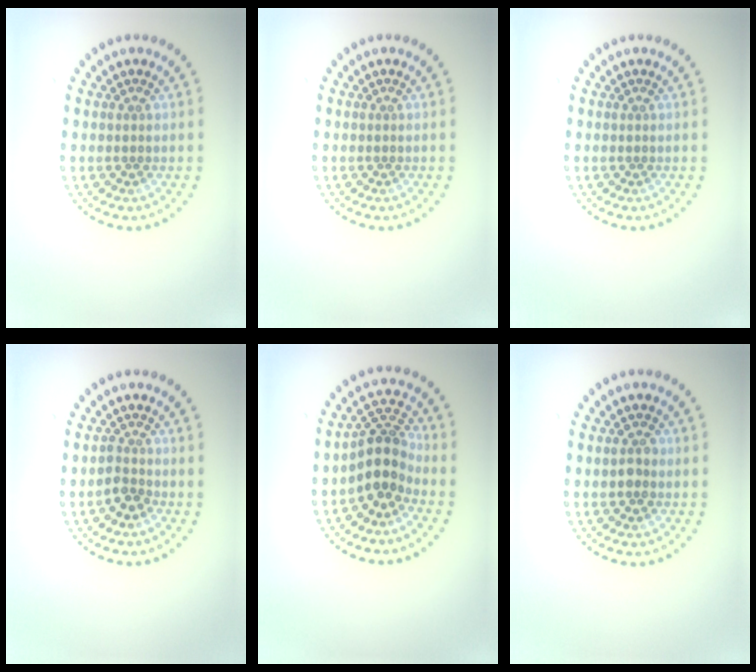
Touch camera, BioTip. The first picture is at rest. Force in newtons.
{"total": 0.0}
{"total": 0.0}
{"total": 1.6, "press": 1.2, "slide": 1.1}
{"total": 3.9, "press": 3.0, "slide": 2.5}
{"total": 1.5, "press": 1.5, "slide": 0.1}